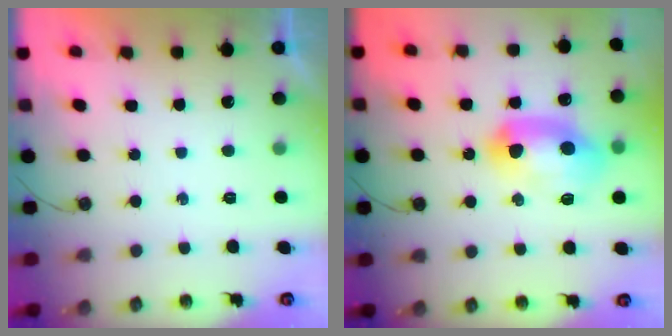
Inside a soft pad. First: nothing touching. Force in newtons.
{"total": 14.8, "press": 14.8, "slide": 0.8}